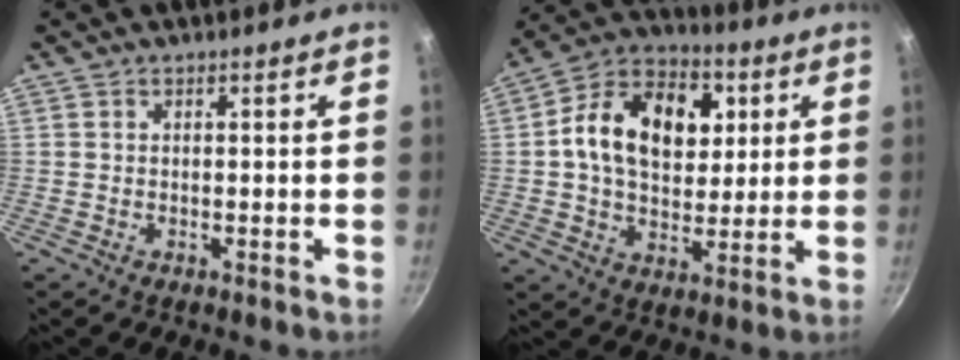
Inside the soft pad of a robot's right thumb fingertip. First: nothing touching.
{"total": 18.9, "force": [4.2, 13.2, 12.9], "torque": [-0.175, 0.010, 0.055]}